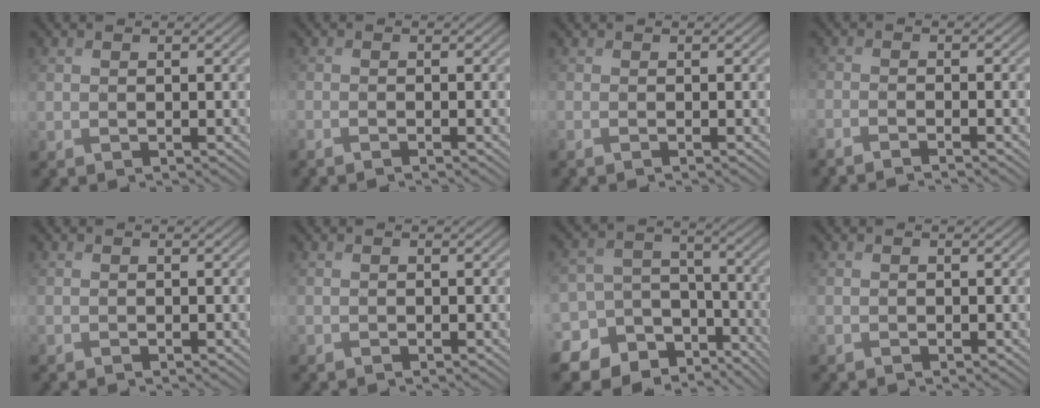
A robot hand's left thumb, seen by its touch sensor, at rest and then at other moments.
{"total": 1.3, "force": [-1.0, 0.1, 0.8], "torque": [-0.010, -0.003, -0.027]}
{"total": 0.8, "force": [-0.5, 0.1, 0.6], "torque": [-0.014, -0.006, -0.014]}
{"total": 3.0, "force": [-2.4, 0.3, 1.7], "torque": [-0.028, -0.001, -0.057]}
{"total": 0.0}
{"total": 0.0}
{"total": 16.1, "force": [-10.7, 11.4, 4.2], "torque": [-0.134, -0.049, -0.149]}
{"total": 0.0}